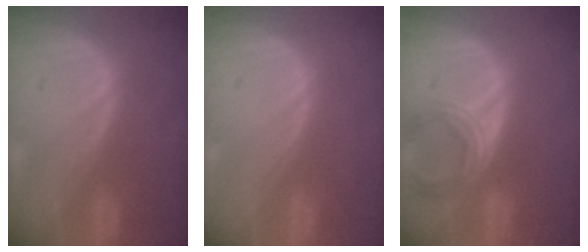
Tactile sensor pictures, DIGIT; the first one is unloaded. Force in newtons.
{"total": 0.0}
{"total": 6.0, "press": 5.5, "slide": 2.3}